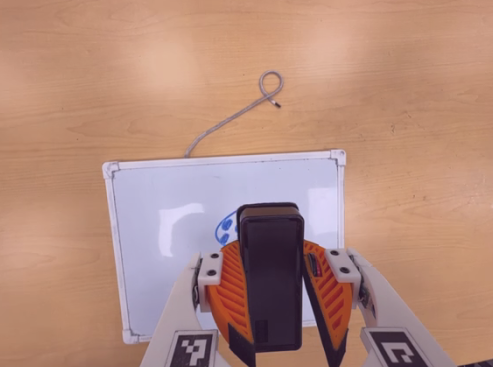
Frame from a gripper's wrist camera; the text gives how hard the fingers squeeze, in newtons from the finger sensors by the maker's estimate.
{"total": 10.7, "left": 10.3, "right": 11.0}